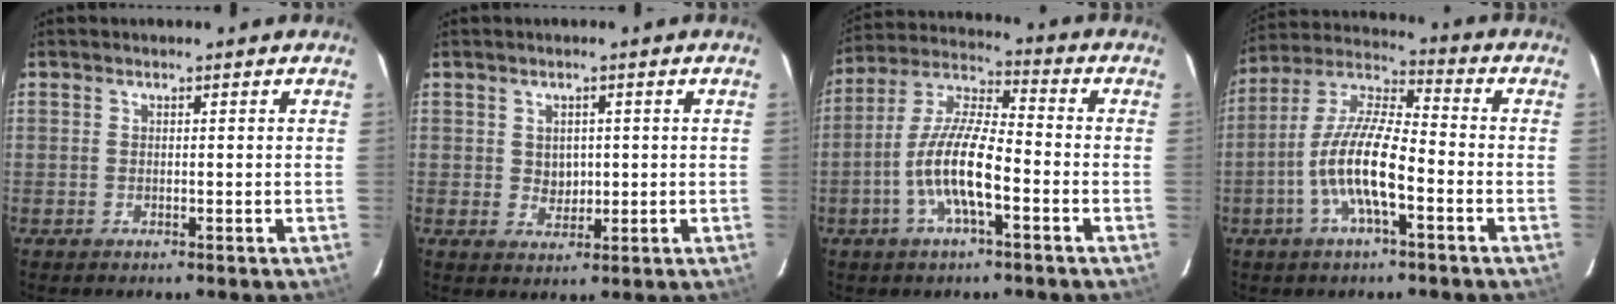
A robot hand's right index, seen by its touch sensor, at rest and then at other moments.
{"total": 3.1, "force": [0.4, 2.8, 1.3], "torque": [-0.017, 0.001, 0.012]}
{"total": 11.9, "force": [-4.3, 3.0, 10.7], "torque": [-0.220, 0.000, -0.084]}
{"total": 12.5, "force": [-4.4, 3.2, 11.3], "torque": [-0.229, 0.000, -0.088]}